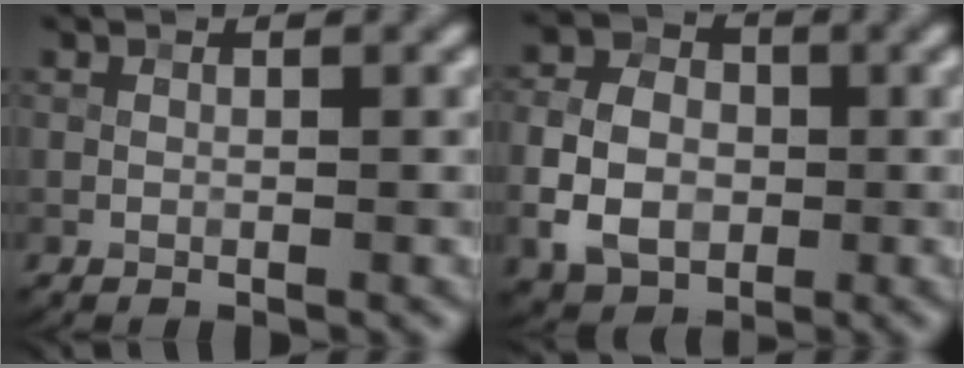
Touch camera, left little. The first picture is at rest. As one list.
[{"total": 5.9, "force": [-1.3, 4.6, 3.6], "torque": [-0.069, 0.003, -0.031]}]